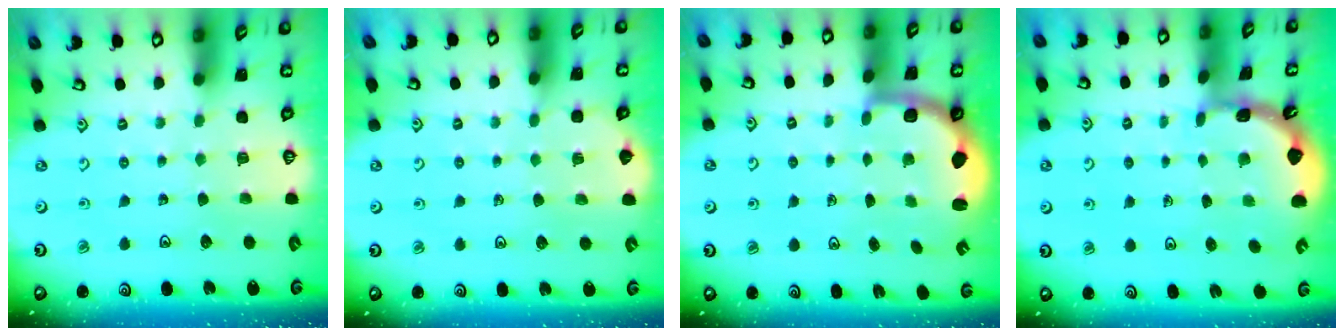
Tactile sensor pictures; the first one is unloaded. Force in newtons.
{"total": 1.4, "press": 1.3, "slide": 0.3}
{"total": 2.3, "press": 2.0, "slide": 1.2}
{"total": 1.8, "press": 1.8, "slide": 0.1}